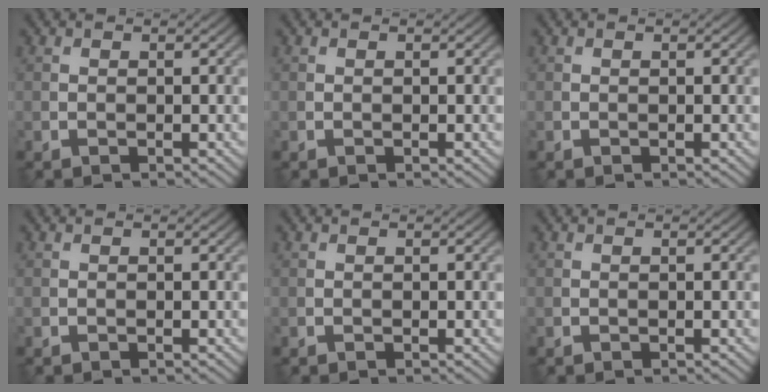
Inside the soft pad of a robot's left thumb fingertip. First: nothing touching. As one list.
[{"total": 0.0}, {"total": 0.0}, {"total": 0.0}, {"total": 0.0}, {"total": 0.0}]